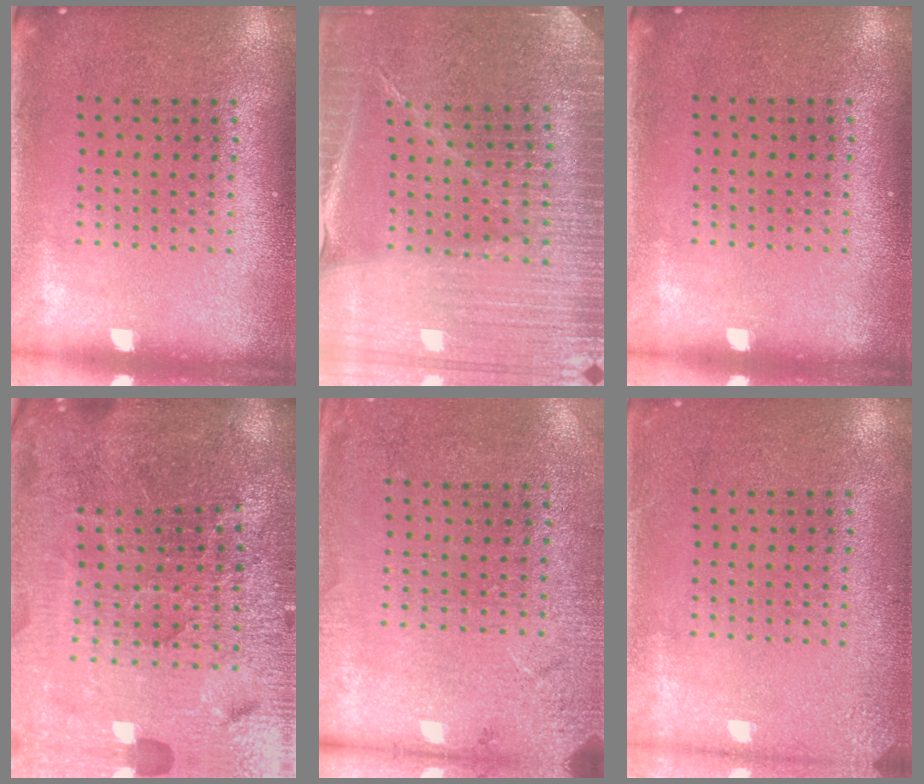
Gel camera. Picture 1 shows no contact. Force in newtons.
{"total": 4.3, "press": 4.1, "slide": 1.5}
{"total": 0.0}
{"total": 5.9, "press": 5.3, "slide": 2.4}
{"total": 2.6, "press": 2.5, "slide": 0.7}
{"total": 2.0, "press": 2.0, "slide": 0.3}